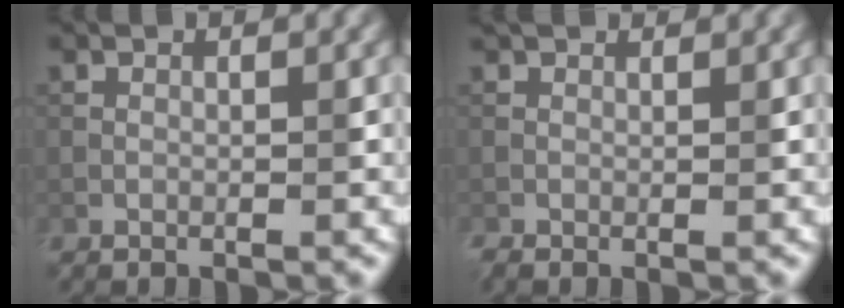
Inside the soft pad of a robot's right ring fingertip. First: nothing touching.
{"total": 2.5, "force": [1.6, 0.9, 1.7], "torque": [-0.027, 0.003, 0.021]}